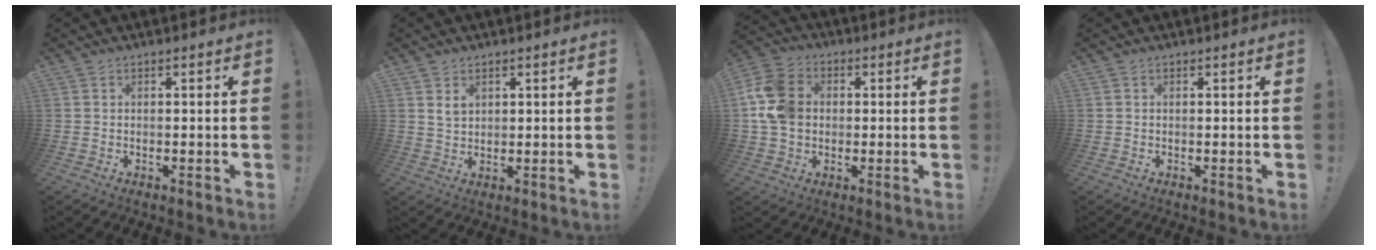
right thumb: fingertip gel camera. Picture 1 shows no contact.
{"total": 3.6, "force": [1.8, 2.5, 2.0], "torque": [-0.021, -0.006, 0.030]}
{"total": 13.8, "force": [1.0, 11.1, 8.1], "torque": [-0.154, 0.010, 0.022]}
{"total": 0.0}